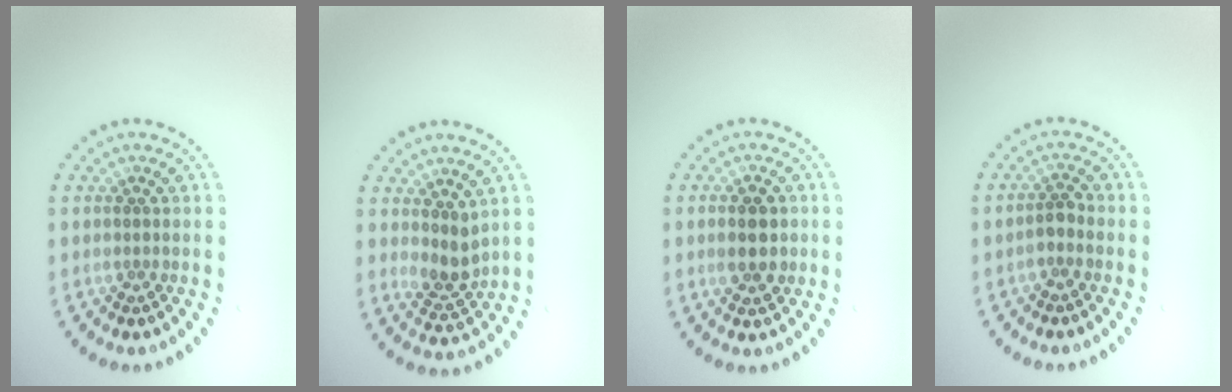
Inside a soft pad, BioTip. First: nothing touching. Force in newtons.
{"total": 2.4, "press": 2.0, "slide": 1.3}
{"total": 2.8, "press": 2.8, "slide": 0.1}
{"total": 1.3, "press": 1.0, "slide": 0.7}